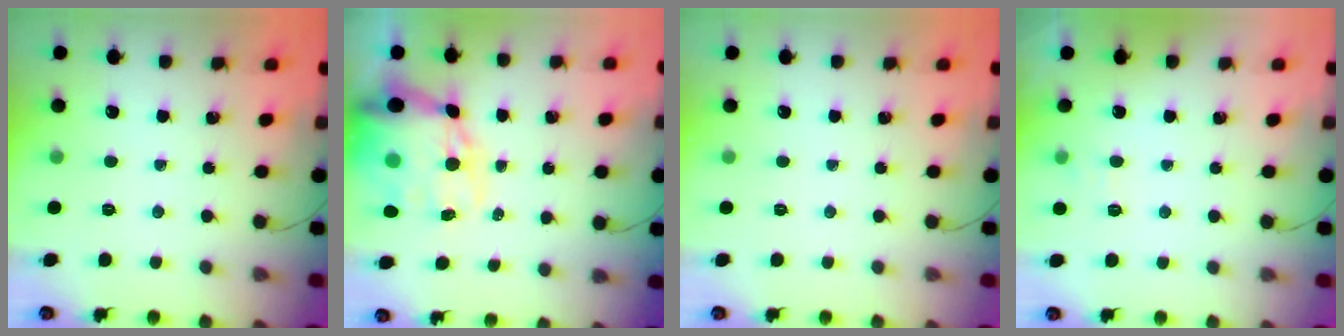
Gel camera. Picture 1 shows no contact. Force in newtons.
{"total": 19.2, "press": 18.7, "slide": 4.0}
{"total": 0.0}
{"total": 3.6, "press": 3.0, "slide": 2.0}